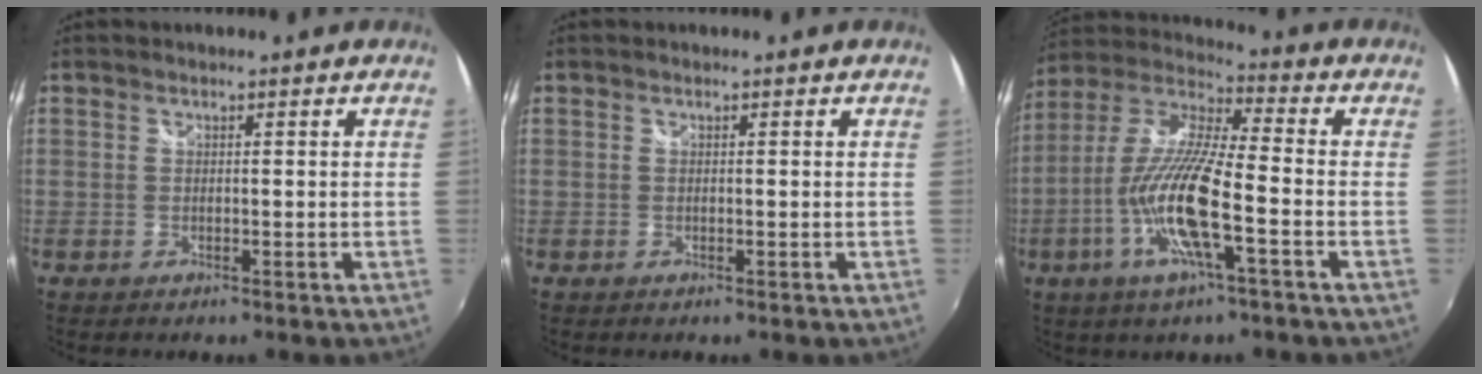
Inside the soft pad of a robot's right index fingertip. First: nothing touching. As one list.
[{"total": 0.0}, {"total": 15.9, "force": [-5.6, 2.3, 14.7], "torque": [-0.294, -0.015, -0.113]}]